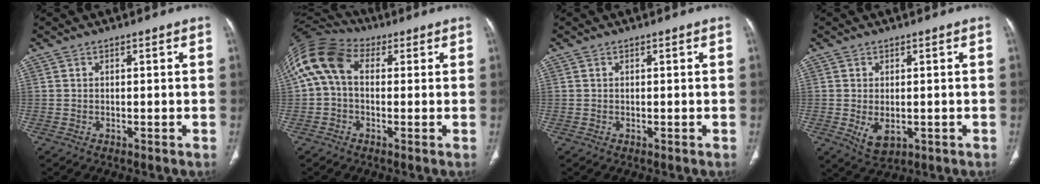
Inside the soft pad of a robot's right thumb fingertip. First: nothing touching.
{"total": 12.5, "force": [2.0, 8.5, 8.9], "torque": [-0.181, 0.041, 0.025]}
{"total": 0.0}
{"total": 4.7, "force": [-0.9, 2.9, 3.7], "torque": [-0.063, -0.010, -0.001]}